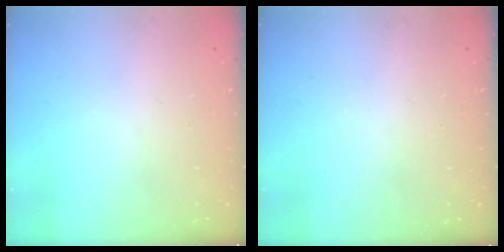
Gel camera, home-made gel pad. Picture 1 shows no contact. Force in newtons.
{"total": 0.0}